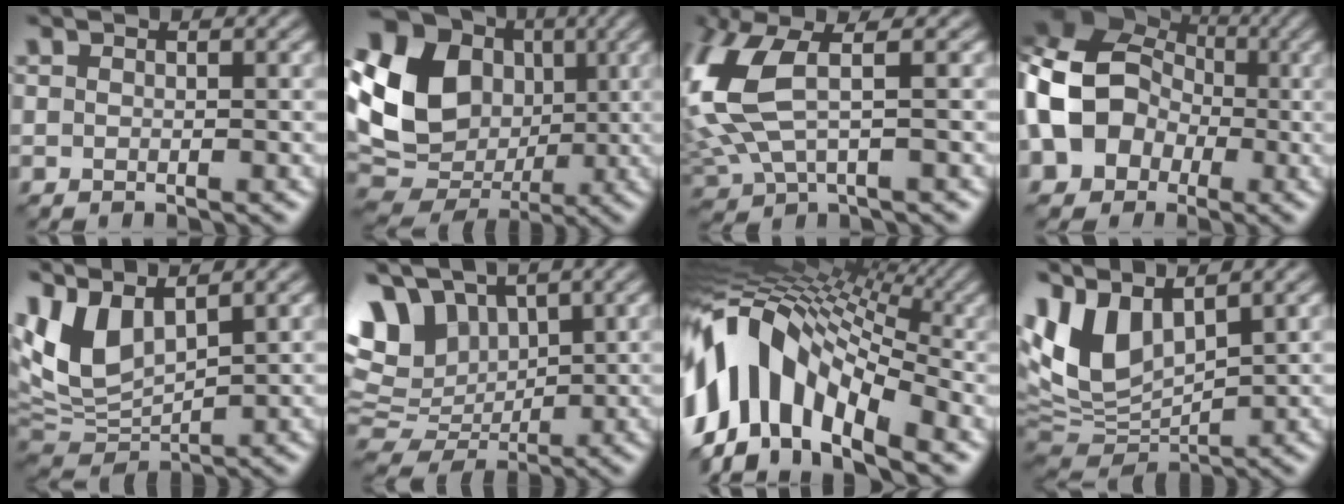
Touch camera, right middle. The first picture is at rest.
{"total": 15.8, "force": [1.4, 13.2, 8.6], "torque": [-0.187, 0.008, 0.023]}
{"total": 8.2, "force": [0.9, 3.6, 7.3], "torque": [-0.200, 0.001, 0.014]}
{"total": 12.9, "force": [-2.2, 10.7, 6.9], "torque": [-0.140, -0.002, -0.085]}
{"total": 6.5, "force": [2.0, 3.4, 5.2], "torque": [-0.124, -0.003, 0.034]}
{"total": 8.0, "force": [2.7, 5.6, 5.1], "torque": [-0.101, 0.015, 0.047]}
{"total": 12.8, "force": [-3.4, 7.4, 9.9], "torque": [-0.176, 0.028, -0.079]}
{"total": 7.3, "force": [2.7, 3.8, 5.6], "torque": [-0.130, -0.001, 0.050]}